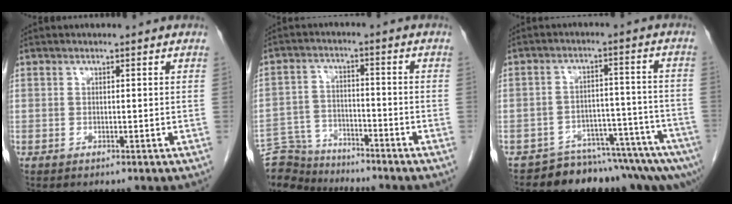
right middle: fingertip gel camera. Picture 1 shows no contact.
{"total": 10.0, "force": [-9.8, 2.1, 0.5], "torque": [-0.012, 0.015, -0.173]}
{"total": 10.4, "force": [-9.6, 2.5, 3.3], "torque": [-0.005, 0.035, -0.129]}